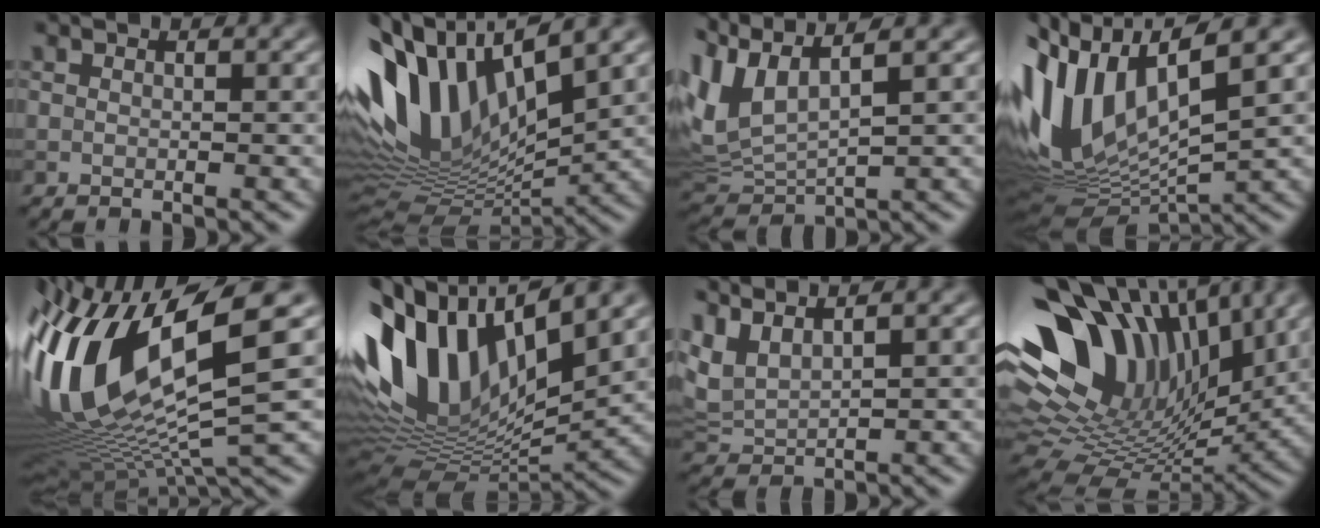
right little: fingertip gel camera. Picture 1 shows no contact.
{"total": 13.9, "force": [4.5, 6.7, 11.3], "torque": [-0.245, 0.012, 0.077]}
{"total": 6.6, "force": [3.4, 2.8, 5.0], "torque": [-0.131, 0.010, 0.071]}
{"total": 12.7, "force": [1.9, 5.7, 11.2], "torque": [-0.251, -0.002, 0.039]}
{"total": 15.5, "force": [2.0, 5.4, 14.4], "torque": [-0.306, -0.006, 0.053]}
{"total": 15.3, "force": [3.9, 7.2, 12.9], "torque": [-0.260, 0.010, 0.070]}
{"total": 3.5, "force": [2.6, 1.1, 2.0], "torque": [-0.060, 0.009, 0.061]}
{"total": 16.1, "force": [6.4, 9.7, 11.2], "torque": [-0.230, 0.018, 0.118]}